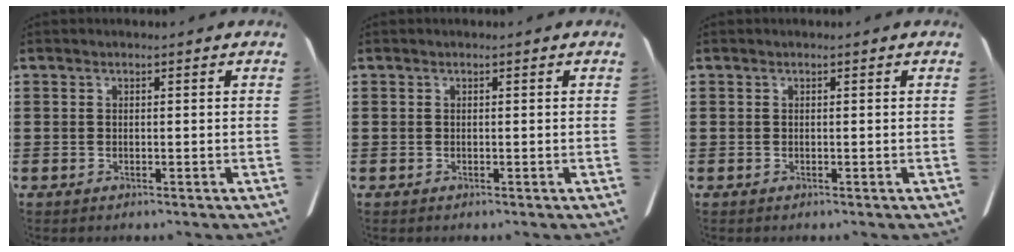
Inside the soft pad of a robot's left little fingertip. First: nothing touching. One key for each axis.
{"total": 0.0}
{"total": 0.0}